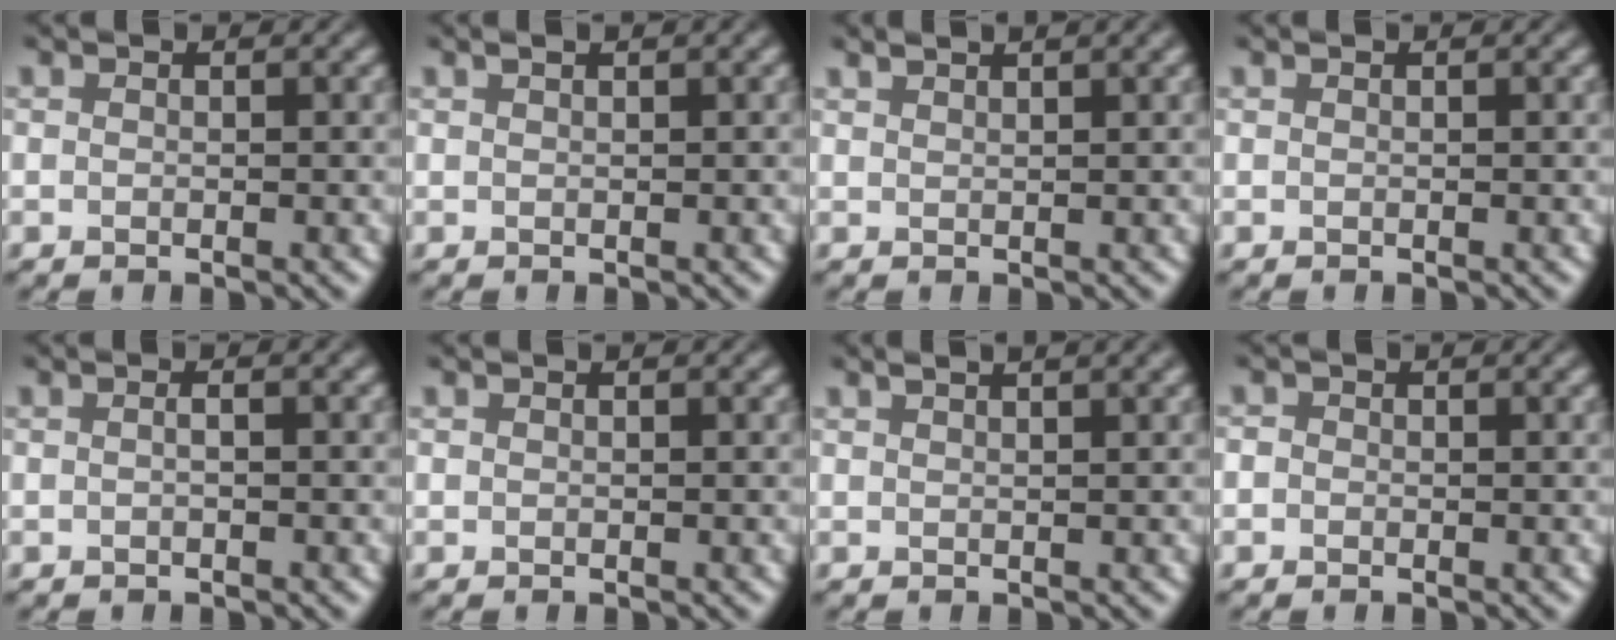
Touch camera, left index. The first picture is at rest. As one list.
[{"total": 0.6, "force": [0.4, -0.1, 0.5], "torque": [-0.012, 0.004, 0.009]}, {"total": 1.4, "force": [1.2, -0.1, 0.6], "torque": [-0.010, 0.006, 0.022]}, {"total": 0.0}, {"total": 0.9, "force": [-0.1, 0.1, 0.8], "torque": [-0.017, -0.002, 0.000]}, {"total": 0.0}, {"total": 2.1, "force": [1.5, 0.4, 1.4], "torque": [-0.010, 0.014, 0.014]}, {"total": 1.0, "force": [0.0, 0.9, 0.4], "torque": [-0.006, 0.004, -0.011]}]